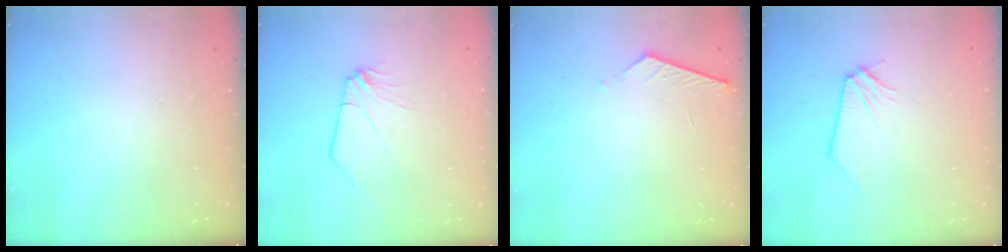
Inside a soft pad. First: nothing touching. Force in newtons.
{"total": 1.7, "press": 1.7, "slide": 0.3}
{"total": 4.1, "press": 4.1, "slide": 0.4}
{"total": 0.0}